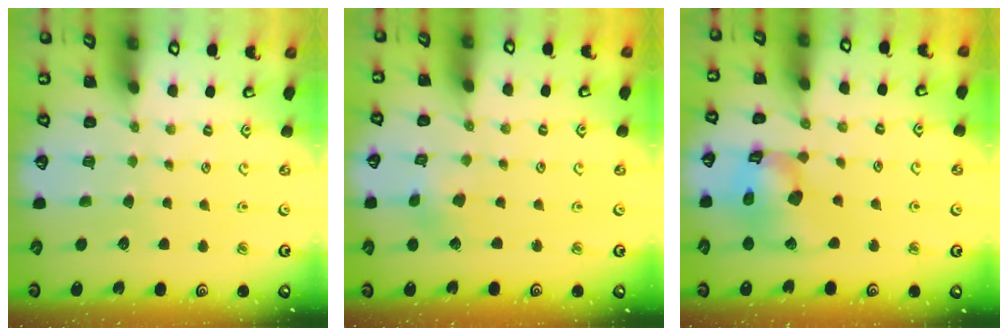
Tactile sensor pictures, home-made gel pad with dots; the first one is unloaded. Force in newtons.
{"total": 2.8, "press": 2.8, "slide": 0.3}
{"total": 14.9, "press": 14.8, "slide": 1.9}